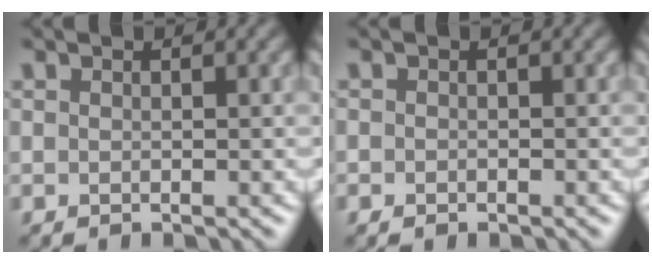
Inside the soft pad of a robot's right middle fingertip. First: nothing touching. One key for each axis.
{"total": 0.6, "fx": -0.4, "fy": 0.4, "fz": 0.3, "tx": -0.002, "ty": -0.004, "tz": -0.007}